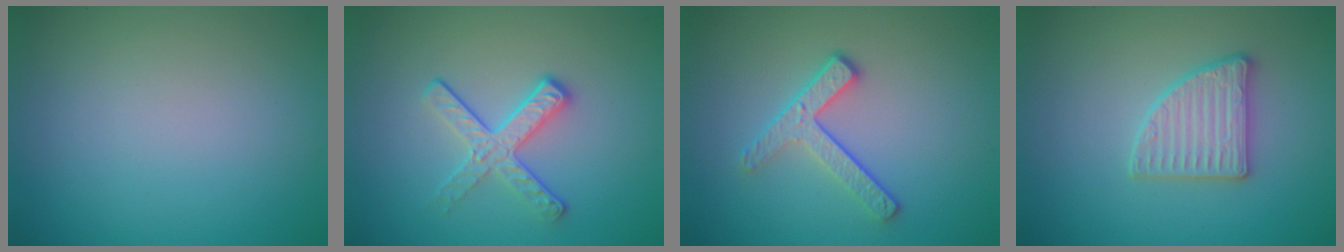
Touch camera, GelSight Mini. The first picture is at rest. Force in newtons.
{"total": 3.1, "press": 2.4, "slide": 1.9}
{"total": 3.1, "press": 2.5, "slide": 1.9}
{"total": 2.8, "press": 2.8, "slide": 0.4}